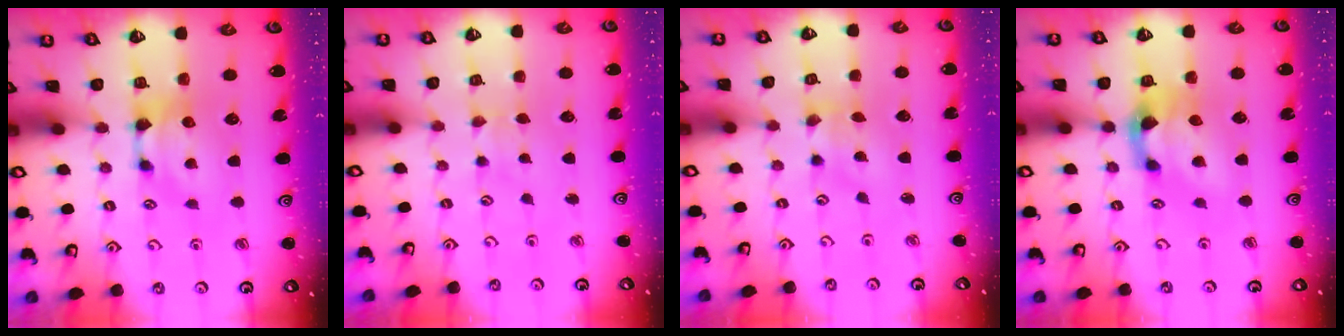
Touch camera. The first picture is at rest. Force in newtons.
{"total": 2.4, "press": 2.4, "slide": 0.1}
{"total": 2.1, "press": 1.8, "slide": 1.0}
{"total": 3.0, "press": 2.4, "slide": 1.8}